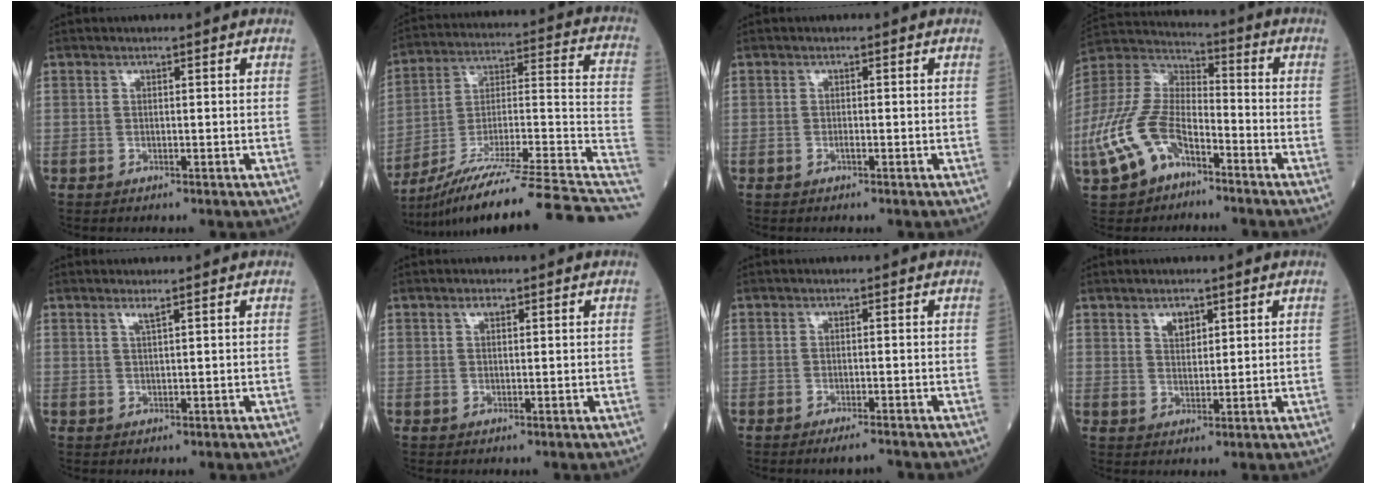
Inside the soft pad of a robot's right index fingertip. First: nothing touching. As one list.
[{"total": 27.9, "force": [-21.9, 0.4, 17.4], "torque": [-0.196, 0.002, -0.342]}, {"total": 0.5, "force": [-0.4, 0.1, 0.4], "torque": [-0.009, 0.001, -0.007]}, {"total": 14.0, "force": [-7.0, 7.0, 9.9], "torque": [-0.238, 0.006, -0.136]}, {"total": 1.1, "force": [0.8, -0.3, 0.8], "torque": [-0.022, -0.005, 0.016]}, {"total": 1.0, "force": [0.6, 0.4, 0.7], "torque": [-0.014, 0.002, 0.010]}, {"total": 2.4, "force": [-2.1, 0.0, 1.1], "torque": [-0.017, -0.004, -0.033]}, {"total": 2.6, "force": [1.6, 1.5, 1.4], "torque": [-0.024, 0.000, 0.031]}]